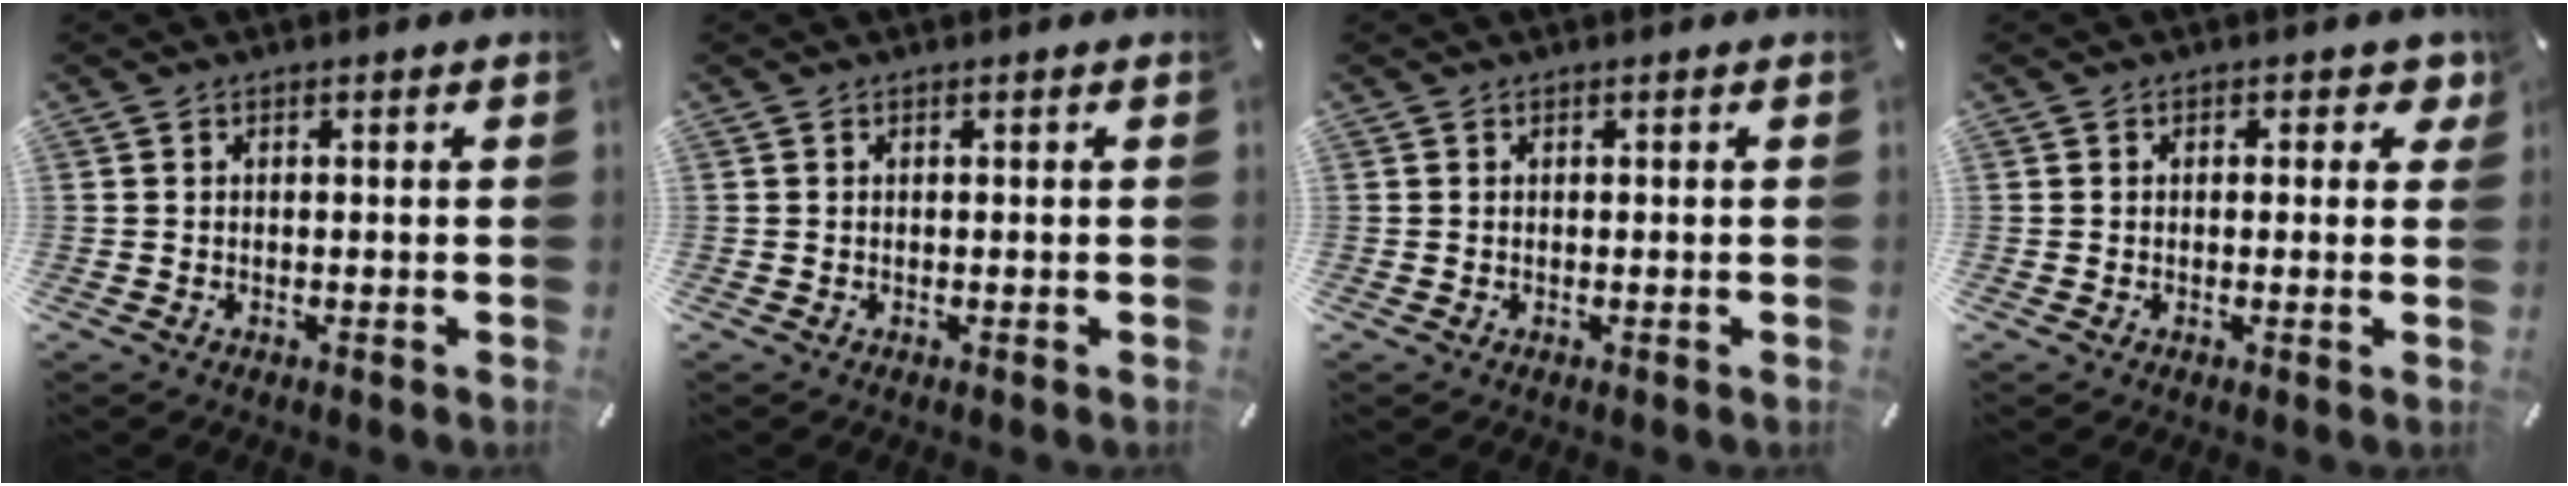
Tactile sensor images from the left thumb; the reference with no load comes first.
{"total": 0.0}
{"total": 0.0}
{"total": 2.5, "force": [0.8, 1.4, 1.8], "torque": [-0.006, -0.004, 0.005]}